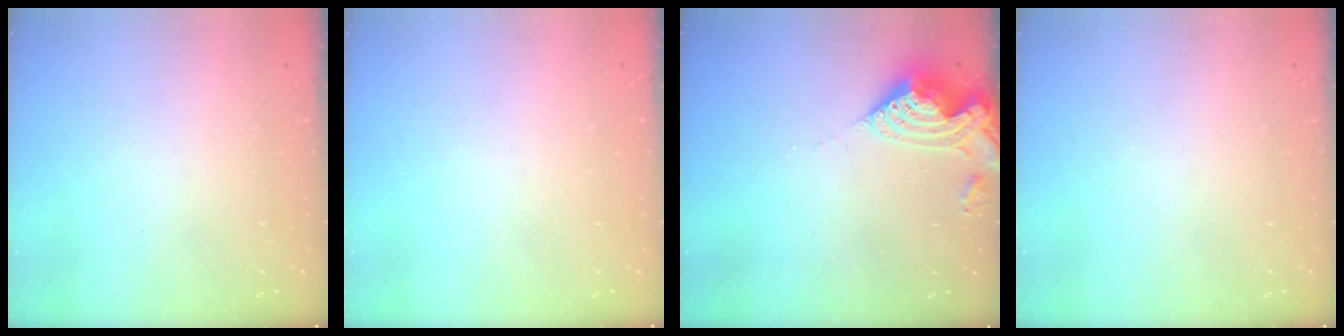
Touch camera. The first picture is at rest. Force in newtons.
{"total": 0.0}
{"total": 10.1, "press": 10.0, "slide": 0.9}
{"total": 0.0}